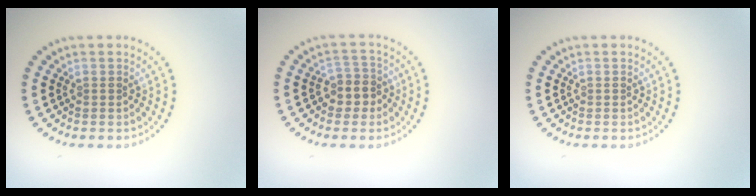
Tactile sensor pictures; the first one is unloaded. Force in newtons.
{"total": 2.3, "press": 2.1, "slide": 1.1}
{"total": 0.0}